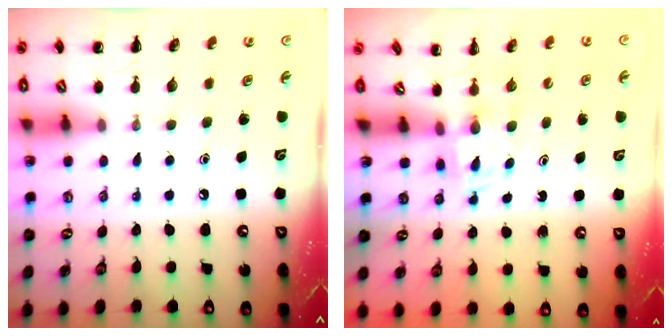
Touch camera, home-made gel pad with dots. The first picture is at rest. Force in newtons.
{"total": 2.5, "press": 2.1, "slide": 1.2}